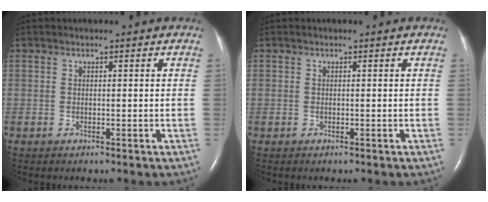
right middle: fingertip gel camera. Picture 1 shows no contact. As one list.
[{"total": 0.0}]